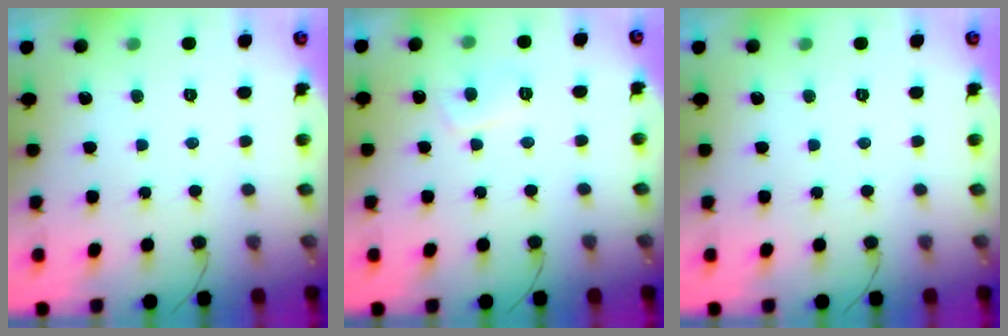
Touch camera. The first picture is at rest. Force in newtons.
{"total": 3.3, "press": 3.2, "slide": 0.9}
{"total": 0.0}